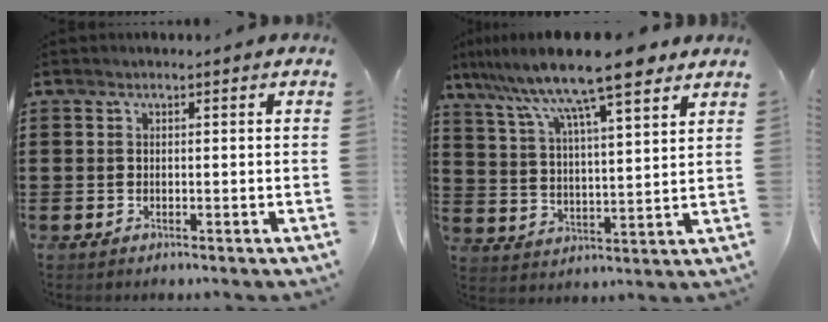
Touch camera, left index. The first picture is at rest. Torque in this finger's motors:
{"motor_torque": [1.23, 0.91, 1.05, 0.21]}